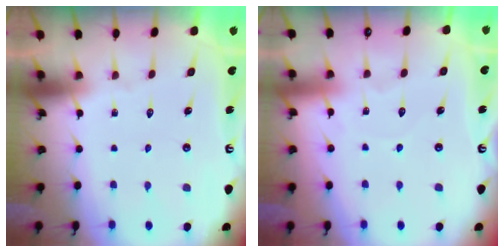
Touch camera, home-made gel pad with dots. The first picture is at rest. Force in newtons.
{"total": 3.7, "press": 3.7, "slide": 0.4}